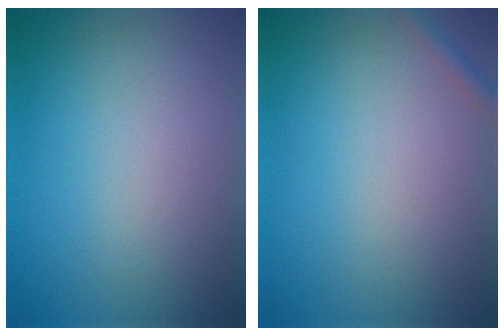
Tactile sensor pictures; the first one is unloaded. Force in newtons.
{"total": 1.0, "press": 1.0, "slide": 0.0}